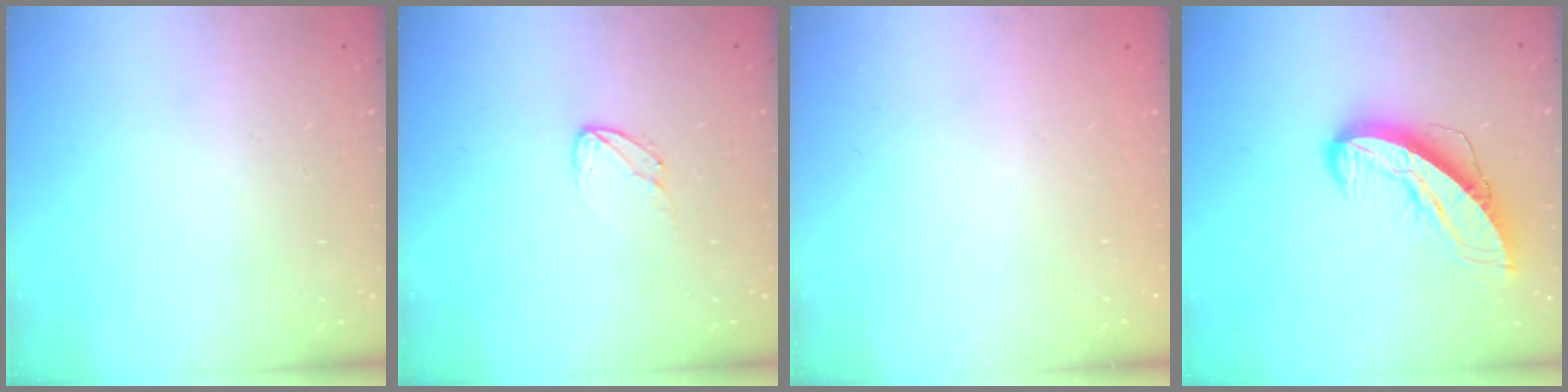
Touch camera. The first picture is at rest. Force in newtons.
{"total": 4.7, "press": 4.7, "slide": 0.4}
{"total": 0.0}
{"total": 11.2, "press": 11.1, "slide": 1.0}